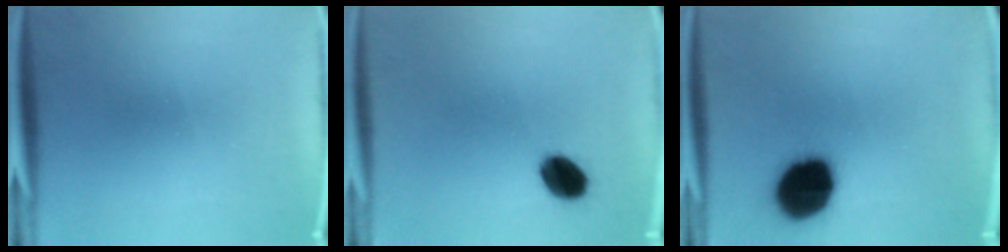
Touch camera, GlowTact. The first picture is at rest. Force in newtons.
{"total": 7.1}
{"total": 16.1}